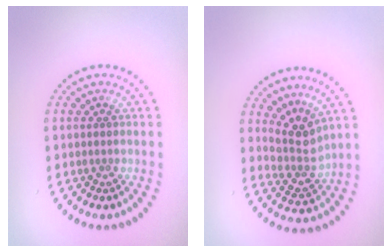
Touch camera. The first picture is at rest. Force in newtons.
{"total": 3.1, "press": 2.3, "slide": 2.1}